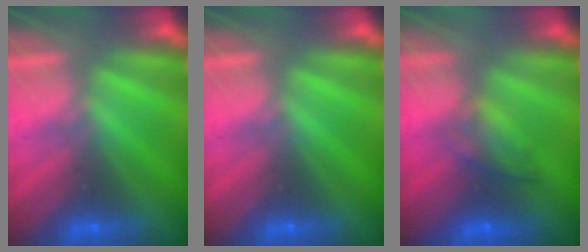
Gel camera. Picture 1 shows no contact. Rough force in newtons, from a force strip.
{"total": 0.0}
{"total": 6.5}